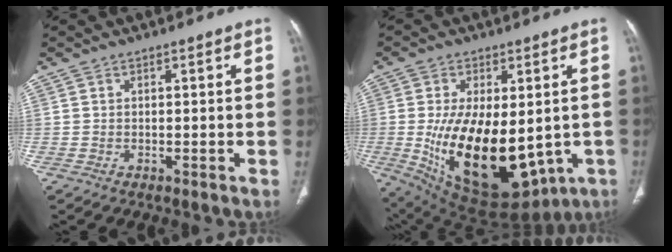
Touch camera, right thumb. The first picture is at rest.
{"total": 23.1, "force": [-3.2, 12.4, 19.2], "torque": [-0.322, -0.027, -0.010]}